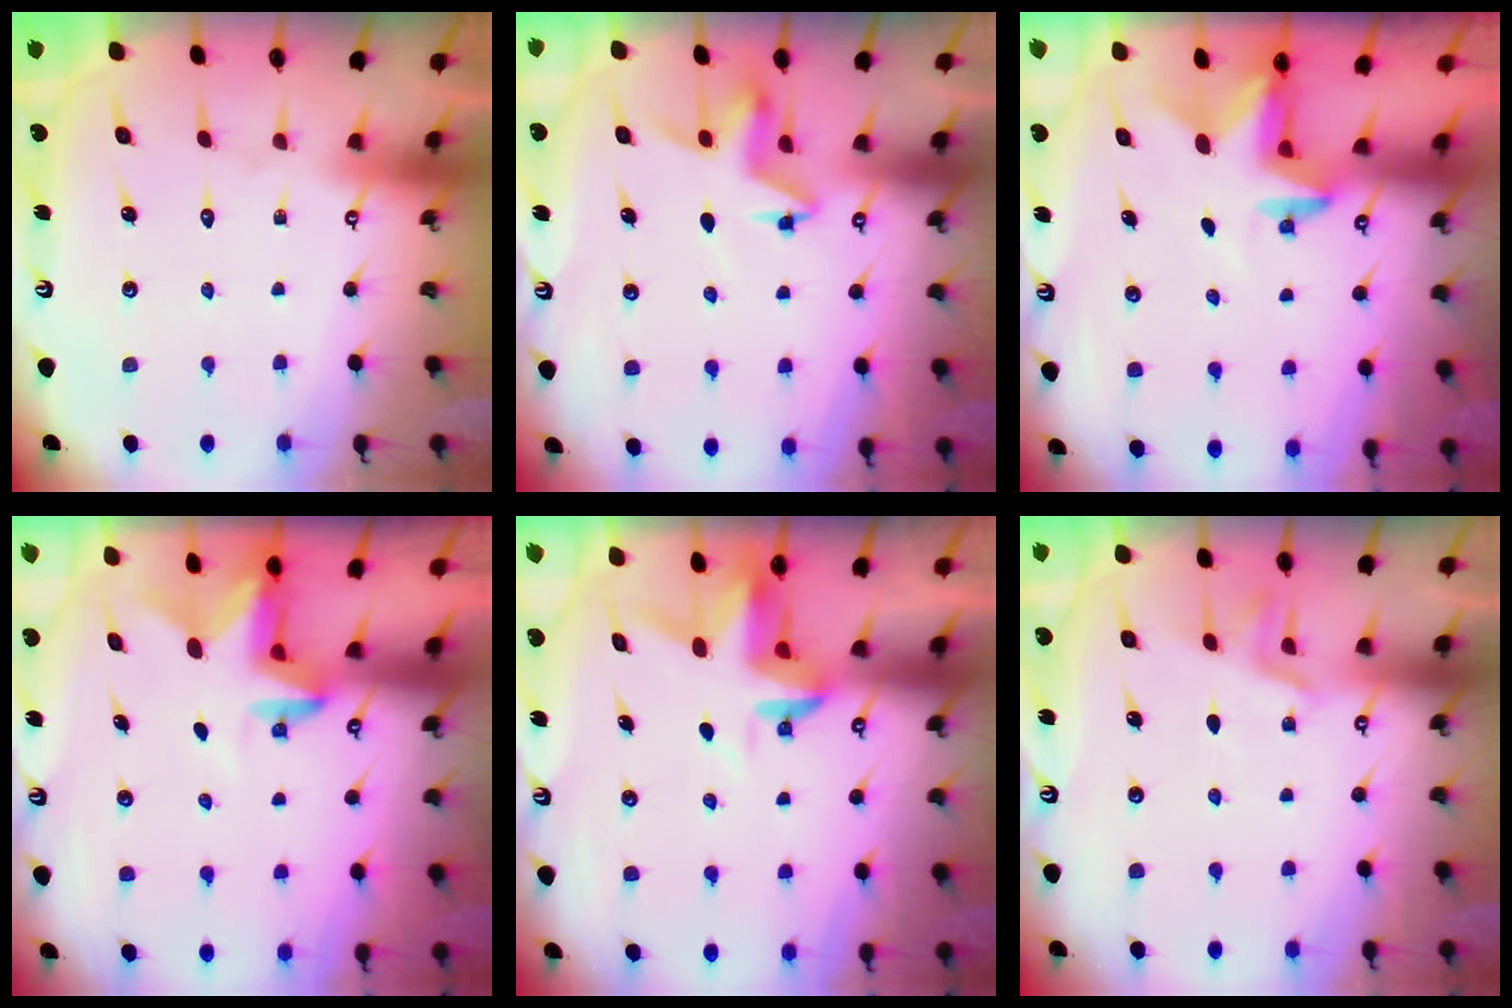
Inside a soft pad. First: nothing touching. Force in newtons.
{"total": 6.3, "press": 6.3, "slide": 0.7}
{"total": 2.4, "press": 2.4, "slide": 0.4}
{"total": 2.8, "press": 2.7, "slide": 0.5}
{"total": 3.2, "press": 3.2, "slide": 0.4}
{"total": 5.2, "press": 4.5, "slide": 2.6}